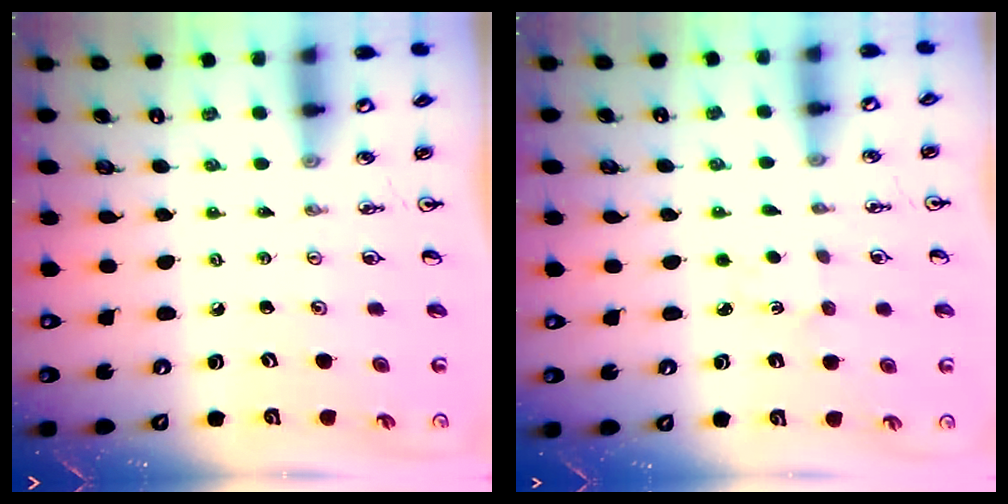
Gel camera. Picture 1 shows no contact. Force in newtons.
{"total": 1.8, "press": 1.7, "slide": 0.3}